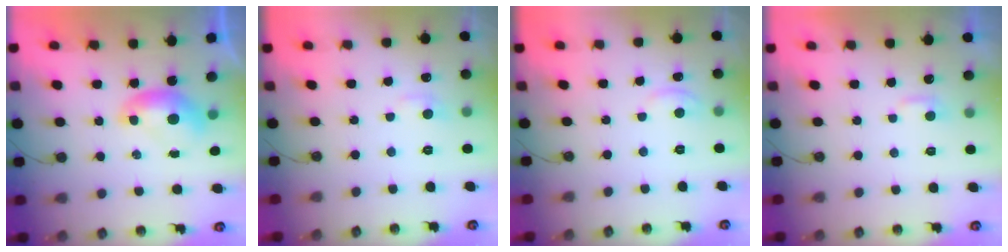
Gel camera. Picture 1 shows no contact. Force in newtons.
{"total": 1.1, "press": 0.9, "slide": 0.7}
{"total": 2.8, "press": 2.8, "slide": 0.5}
{"total": 2.0, "press": 2.0, "slide": 0.4}